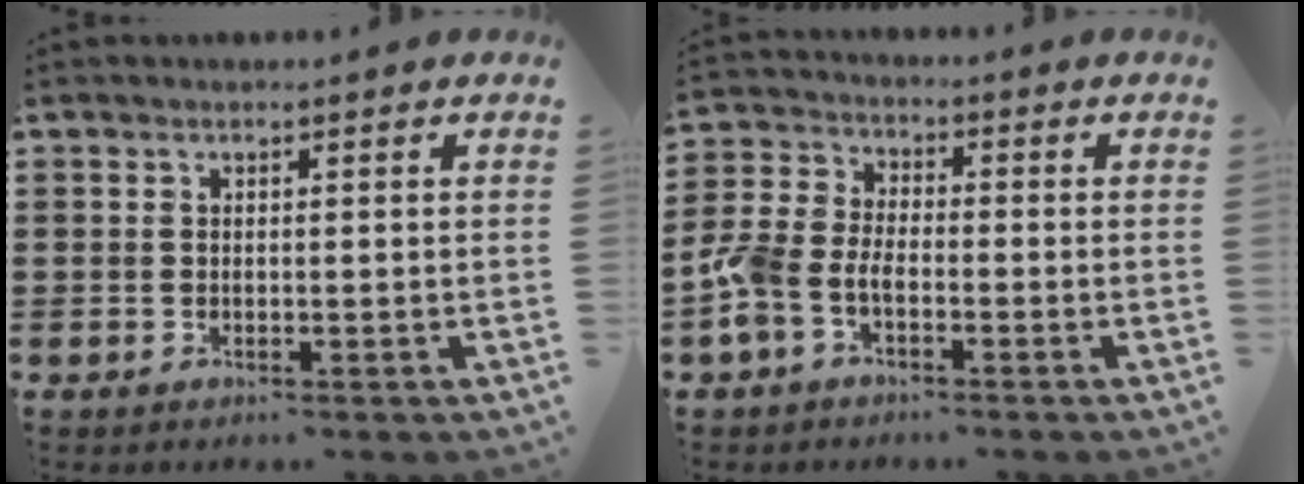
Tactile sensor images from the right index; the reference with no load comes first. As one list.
[{"total": 5.1, "force": [-3.0, 2.6, 3.1], "torque": [-0.098, -0.004, -0.068]}]